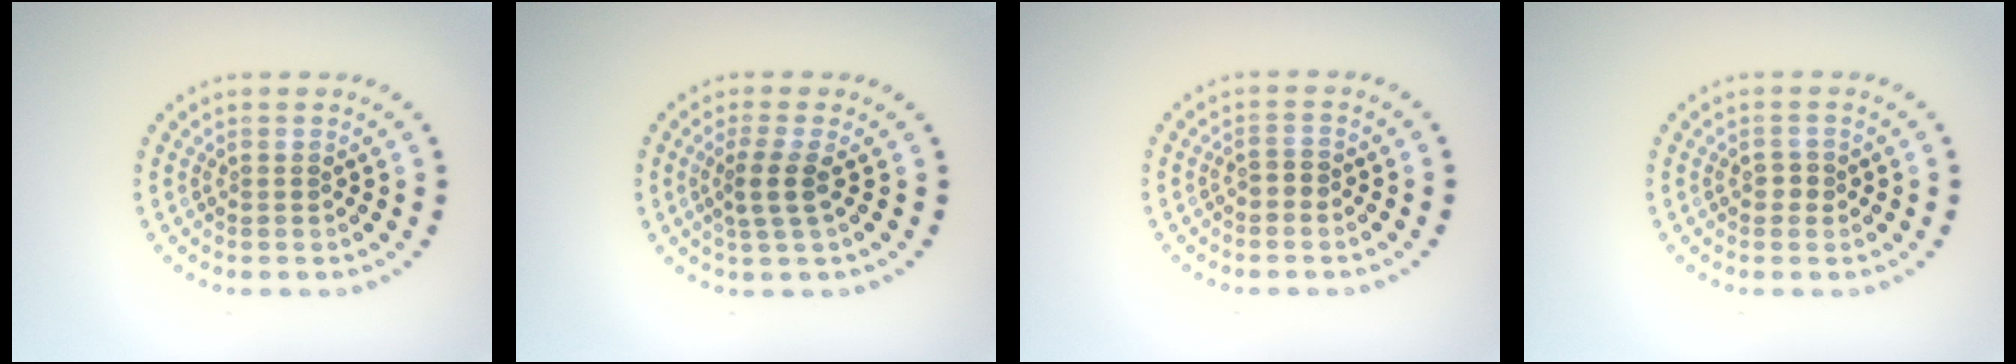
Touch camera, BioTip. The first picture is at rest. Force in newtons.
{"total": 2.2, "press": 1.8, "slide": 1.3}
{"total": 0.9, "press": 0.9, "slide": 0.3}
{"total": 1.1, "press": 1.0, "slide": 0.4}